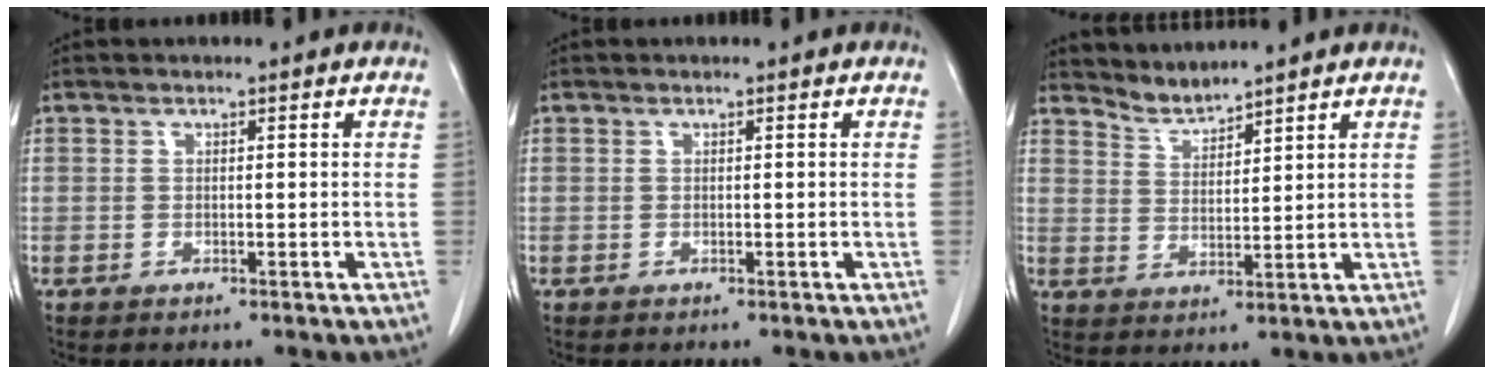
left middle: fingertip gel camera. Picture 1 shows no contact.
{"total": 0.0}
{"total": 3.4, "force": [3.4, -0.4, -0.4], "torque": [0.005, -0.004, 0.071]}